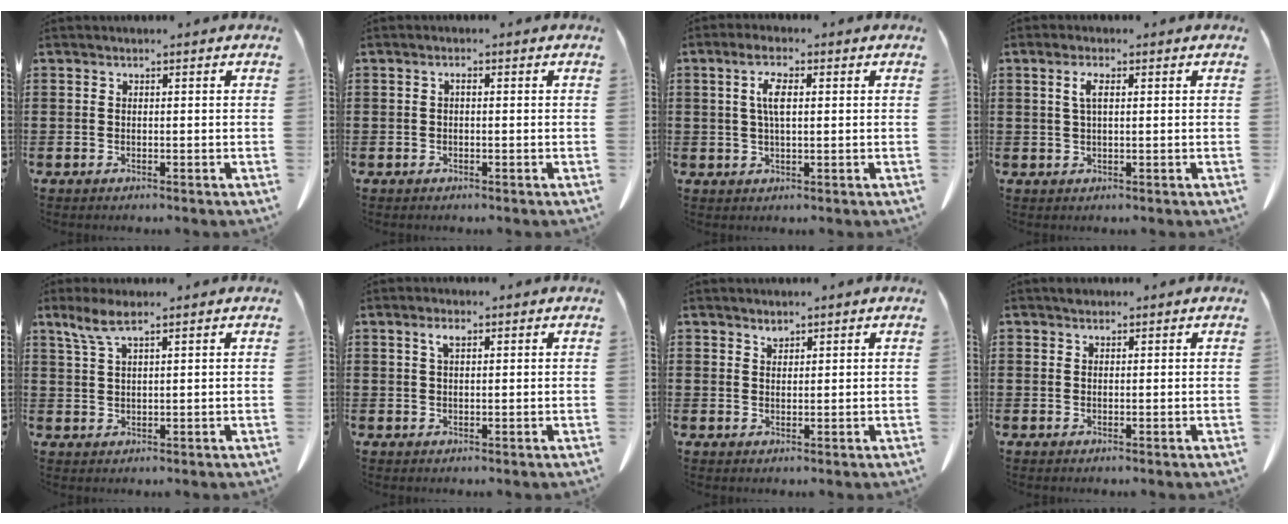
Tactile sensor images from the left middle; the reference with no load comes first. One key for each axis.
{"total": 0.9, "fx": -0.3, "fy": 0.4, "fz": 0.7, "tx": -0.016, "ty": -0.002, "tz": -0.004}
{"total": 5.0, "fx": 1.2, "fy": 1.6, "fz": 4.6, "tx": -0.094, "ty": 0.008, "tz": 0.019}
{"total": 2.8, "fx": 0.9, "fy": 0.8, "fz": 2.6, "tx": -0.053, "ty": 0.005, "tz": 0.015}
{"total": 4.1, "fx": 2.7, "fy": 0.8, "fz": 3.0, "tx": -0.067, "ty": 0.002, "tz": 0.048}
{"total": 2.3, "fx": 1.1, "fy": 0.8, "fz": 1.9, "tx": -0.042, "ty": 0.005, "tz": 0.018}
{"total": 1.5, "fx": 1.4, "fy": 0.6, "fz": 0.2, "tx": -0.006, "ty": -0.003, "tz": 0.029}
{"total": 0.8, "fx": 0.6, "fy": 0.5, "fz": 0.2, "tx": -0.006, "ty": 0.002, "tz": 0.012}